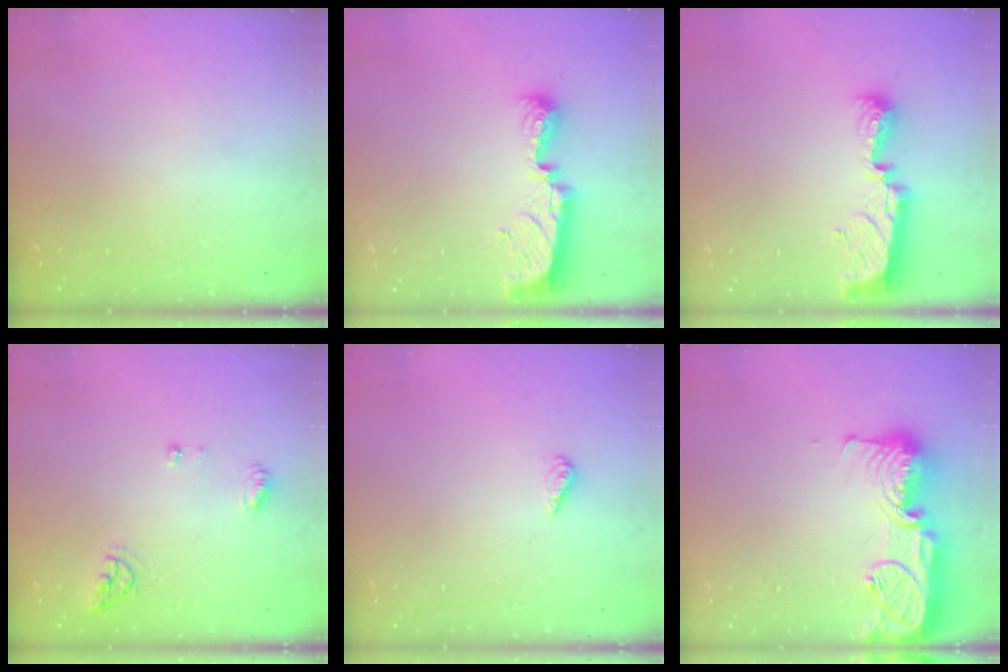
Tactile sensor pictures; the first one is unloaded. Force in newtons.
{"total": 9.4, "press": 9.4, "slide": 0.4}
{"total": 9.4, "press": 9.4, "slide": 0.4}
{"total": 6.6, "press": 6.5, "slide": 0.6}
{"total": 2.1, "press": 1.9, "slide": 0.8}
{"total": 19.4, "press": 19.0, "slide": 3.7}